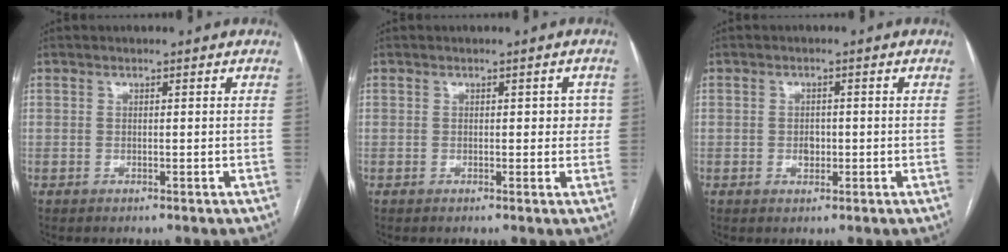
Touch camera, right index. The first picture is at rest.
{"total": 2.9, "force": [0.4, 1.7, 2.3], "torque": [-0.020, 0.015, 0.004]}
{"total": 1.9, "force": [-0.4, 1.3, 1.3], "torque": [-0.021, 0.003, -0.003]}